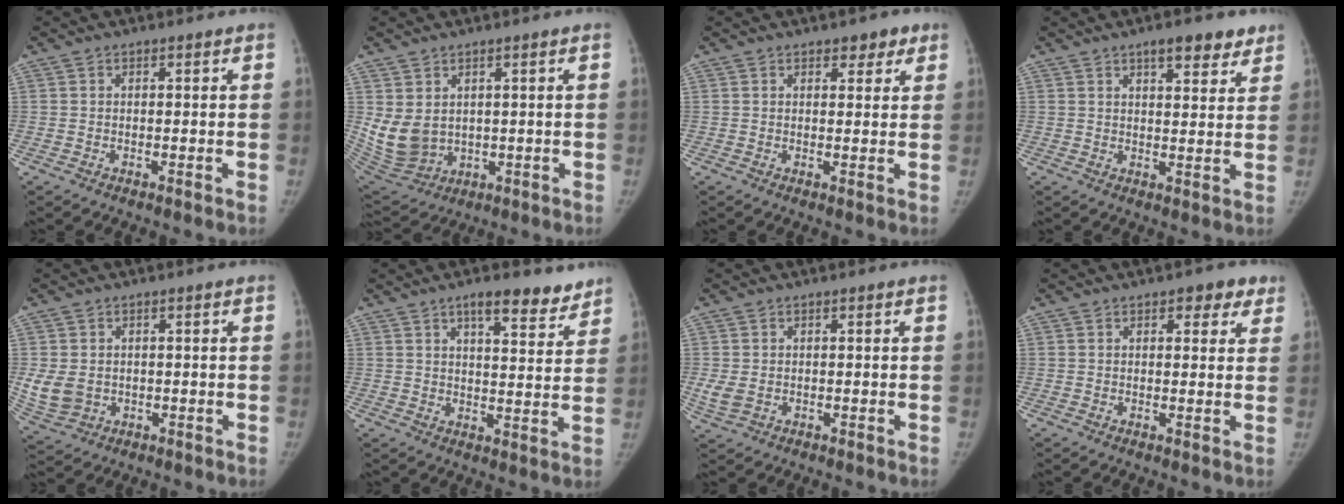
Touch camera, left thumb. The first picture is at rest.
{"total": 9.2, "force": [1.4, 7.1, 5.7], "torque": [-0.104, -0.016, 0.056]}
{"total": 3.2, "force": [2.1, 1.9, 1.6], "torque": [0.004, -0.008, 0.024]}
{"total": 7.2, "force": [4.9, 2.7, 4.6], "torque": [-0.036, -0.023, 0.065]}
{"total": 6.3, "force": [-0.4, 5.2, 3.6], "torque": [-0.066, -0.006, 0.008]}
{"total": 9.1, "force": [6.6, 3.0, 5.4], "torque": [-0.045, -0.039, 0.094]}
{"total": 3.0, "force": [-0.4, 2.3, 1.9], "torque": [-0.047, -0.003, -0.002]}
{"total": 4.2, "force": [2.4, 2.4, 2.5], "torque": [0.002, -0.006, 0.023]}